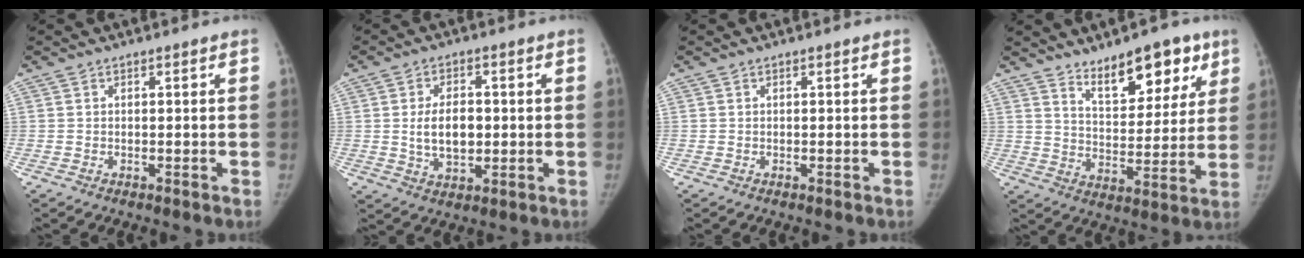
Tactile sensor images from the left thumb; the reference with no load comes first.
{"total": 7.7, "force": [0.0, 4.8, 6.0], "torque": [-0.089, -0.001, 0.006]}
{"total": 0.0}
{"total": 13.7, "force": [8.8, 6.3, 8.3], "torque": [-0.076, -0.050, 0.139]}